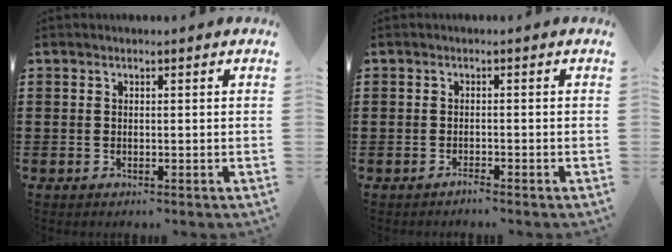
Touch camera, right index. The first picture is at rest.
{"total": 0.9, "force": [-0.9, 0.1, 0.2], "torque": [-0.007, -0.001, -0.019]}